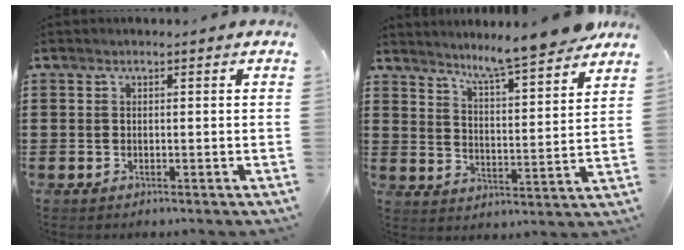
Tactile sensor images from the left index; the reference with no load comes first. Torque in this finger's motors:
{"motor_torque": [0.67, -0.88, 0.00, 0.01]}